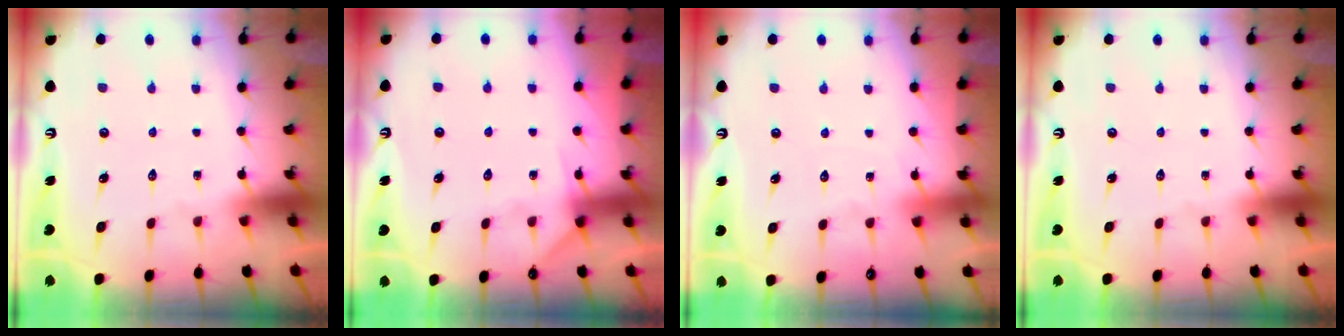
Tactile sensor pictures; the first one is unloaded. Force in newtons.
{"total": 5.2, "press": 5.1, "slide": 0.8}
{"total": 3.0, "press": 2.9, "slide": 0.4}
{"total": 0.0}